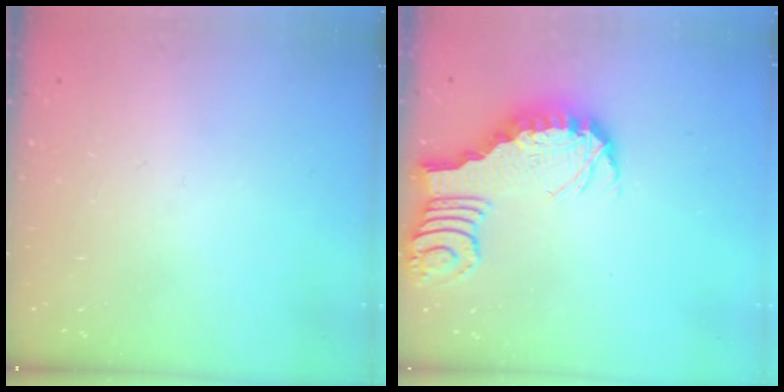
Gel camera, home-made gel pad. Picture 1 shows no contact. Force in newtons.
{"total": 3.2, "press": 3.1, "slide": 0.5}